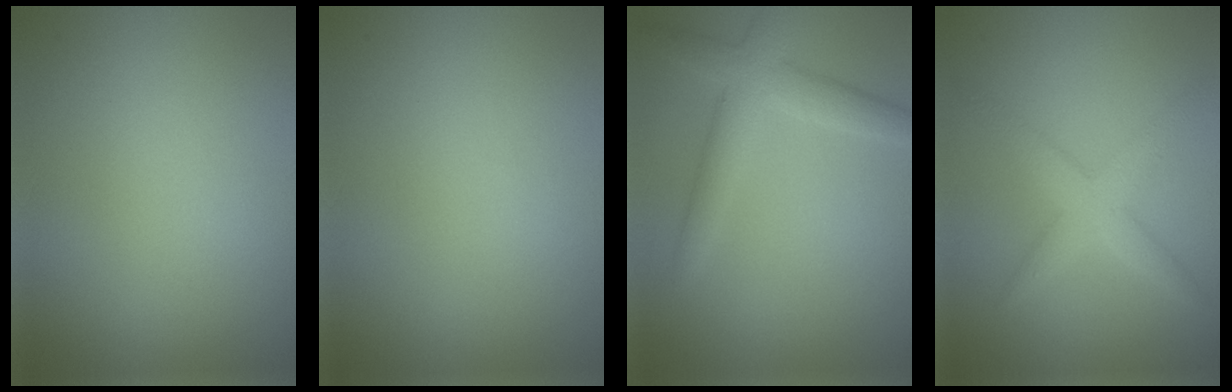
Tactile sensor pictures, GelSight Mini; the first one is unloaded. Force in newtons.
{"total": 0.0}
{"total": 3.6, "press": 3.6, "slide": 0.2}
{"total": 3.0, "press": 3.0, "slide": 0.1}